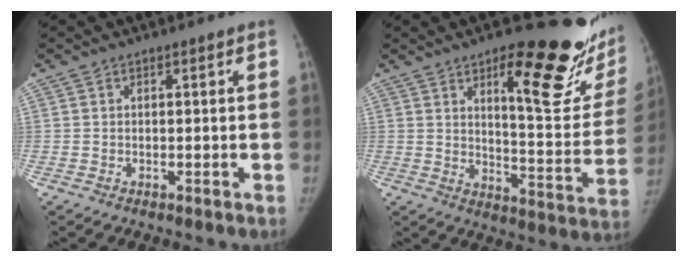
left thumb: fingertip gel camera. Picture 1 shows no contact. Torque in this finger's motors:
{"motor_torque": [0.10, 0.08, 1.12, -0.69, 0.06]}